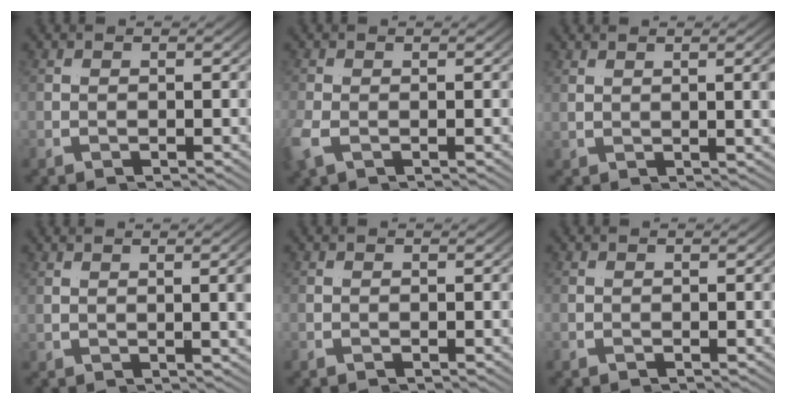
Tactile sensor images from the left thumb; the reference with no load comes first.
{"total": 1.1, "force": [-0.8, 0.6, -0.1], "torque": [-0.016, -0.003, -0.013]}
{"total": 1.8, "force": [0.9, -1.5, 0.5], "torque": [0.006, 0.012, 0.014]}
{"total": 2.1, "force": [0.8, -1.8, 0.7], "torque": [0.003, 0.015, 0.011]}
{"total": 0.0}
{"total": 0.0}